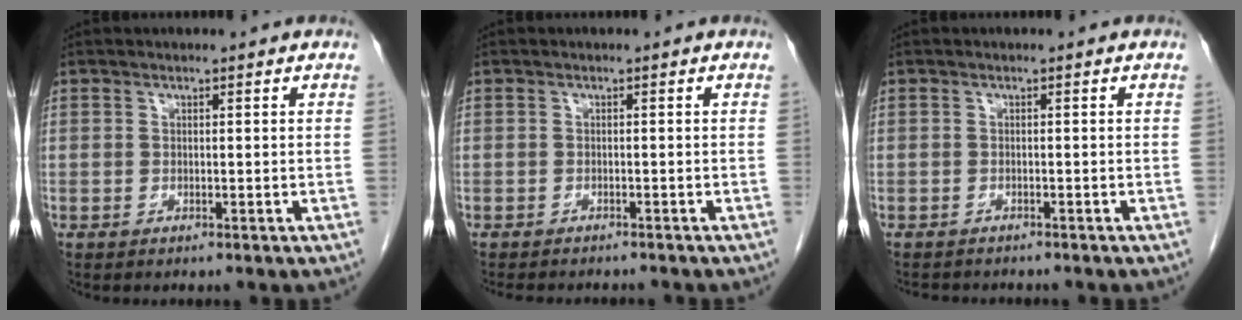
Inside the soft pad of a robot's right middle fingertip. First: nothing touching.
{"total": 6.6, "force": [-6.0, 1.5, 2.3], "torque": [-0.026, -0.003, -0.080]}
{"total": 3.5, "force": [-3.2, 1.0, 0.9], "torque": [-0.011, -0.005, -0.043]}